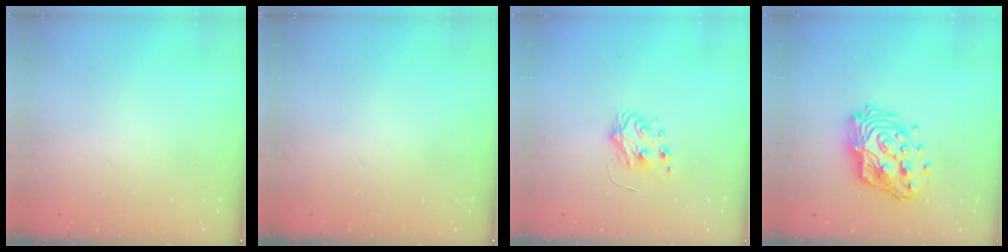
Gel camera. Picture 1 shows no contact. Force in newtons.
{"total": 0.0}
{"total": 5.9, "press": 5.9, "slide": 0.6}
{"total": 15.9, "press": 15.9, "slide": 1.0}